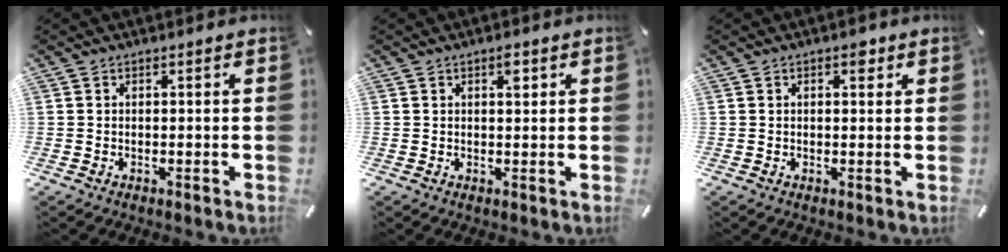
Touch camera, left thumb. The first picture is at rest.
{"total": 2.4, "force": [1.1, 1.1, 1.8], "torque": [-0.023, -0.004, 0.015]}
{"total": 2.6, "force": [1.2, 1.4, 1.9], "torque": [-0.016, -0.004, 0.013]}